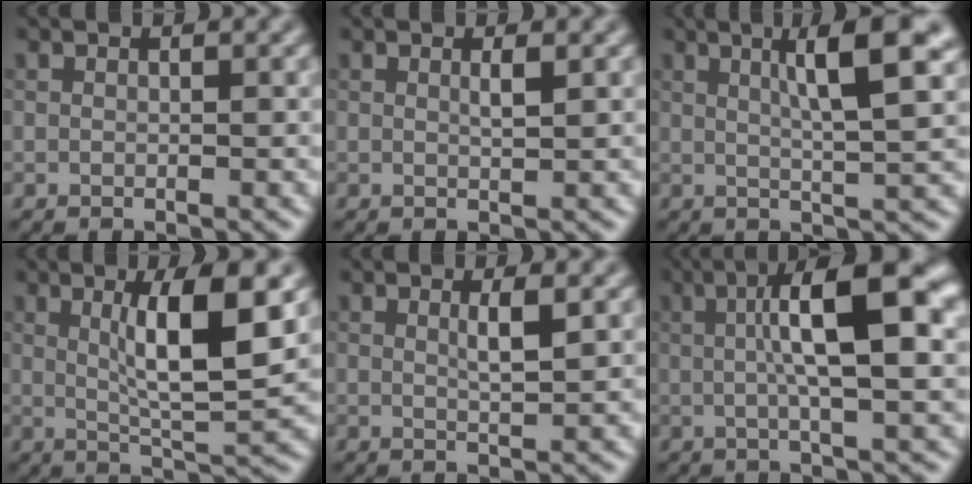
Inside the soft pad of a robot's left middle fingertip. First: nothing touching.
{"total": 0.9, "force": [0.4, 0.1, 0.8], "torque": [-0.013, 0.001, 0.005]}
{"total": 6.8, "force": [2.5, 1.2, 6.2], "torque": [-0.078, 0.010, 0.038]}
{"total": 7.1, "force": [1.7, 1.4, 6.8], "torque": [-0.109, -0.004, 0.032]}
{"total": 1.8, "force": [0.6, 0.2, 1.6], "torque": [-0.029, 0.000, 0.007]}
{"total": 10.2, "force": [1.7, 2.7, 9.7], "torque": [-0.137, 0.017, 0.020]}